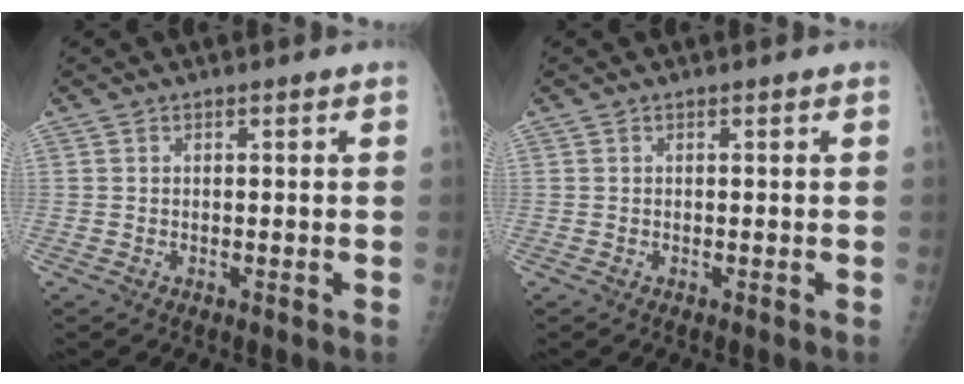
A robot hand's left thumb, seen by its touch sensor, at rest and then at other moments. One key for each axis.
{"total": 0.0}